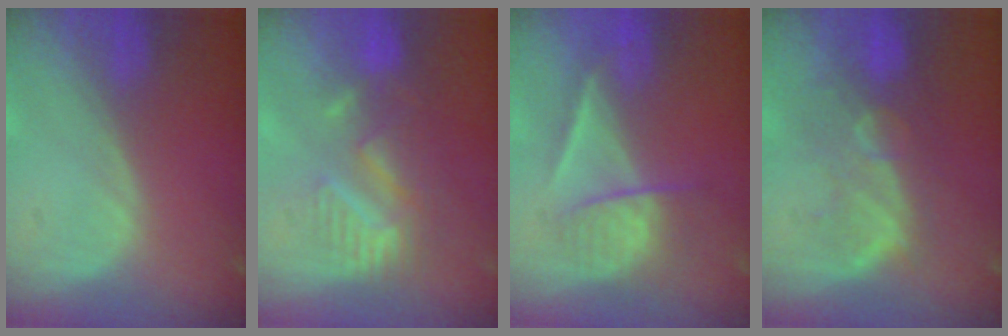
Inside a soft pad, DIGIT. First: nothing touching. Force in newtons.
{"total": 8.8, "press": 7.8, "slide": 4.1}
{"total": 7.2, "press": 6.1, "slide": 3.9}
{"total": 10.1, "press": 8.6, "slide": 5.3}